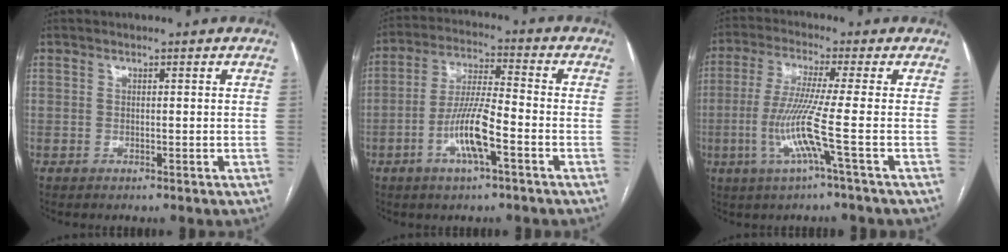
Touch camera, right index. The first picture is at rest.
{"total": 9.4, "force": [-3.6, 1.3, 8.6], "torque": [-0.171, 0.003, -0.069]}
{"total": 8.6, "force": [-2.4, -1.7, 8.1], "torque": [-0.170, -0.015, -0.052]}